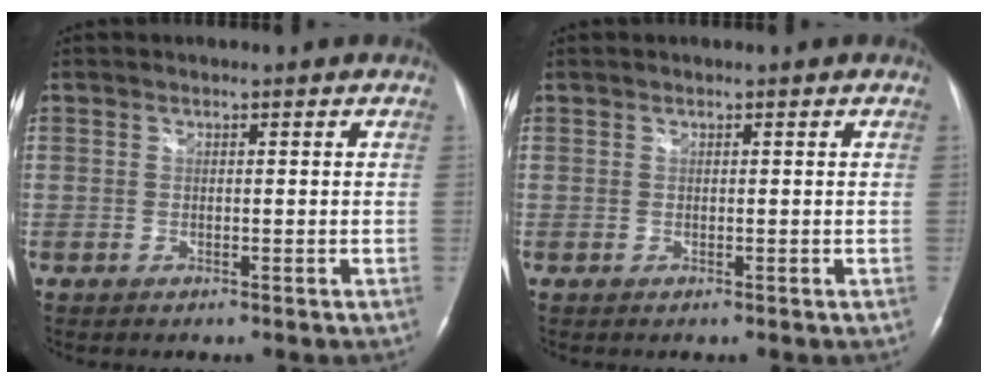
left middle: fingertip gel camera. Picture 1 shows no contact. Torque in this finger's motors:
{"motor_torque": [0.29, -0.18, 0.14, 0.00]}